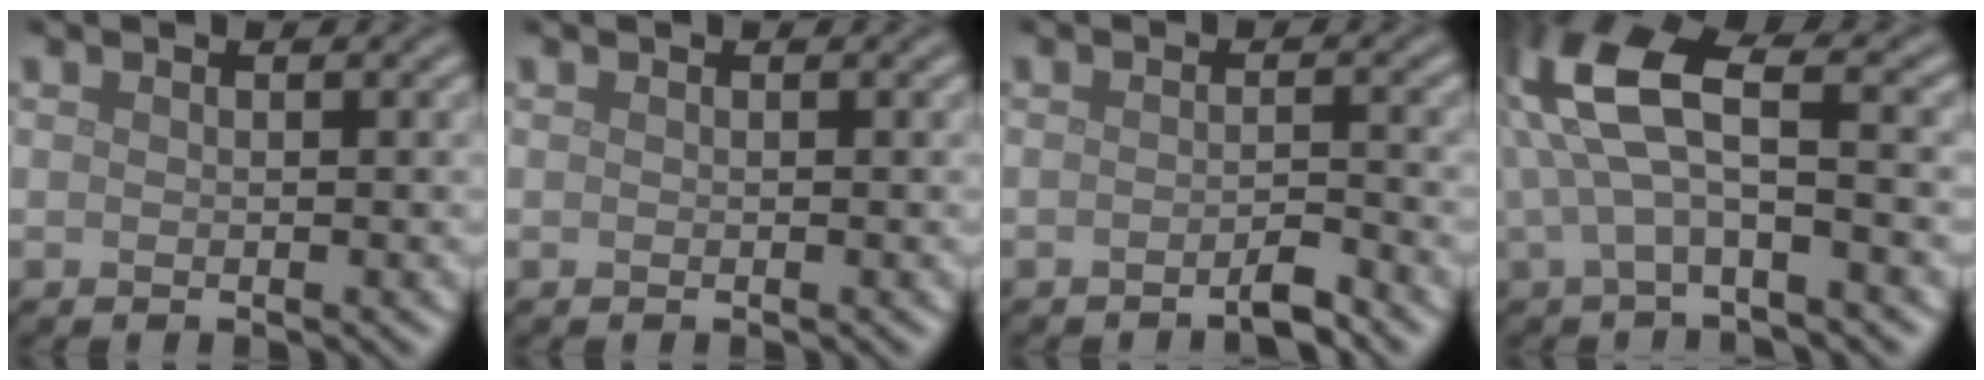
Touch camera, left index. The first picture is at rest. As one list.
[{"total": 0.0}, {"total": 1.7, "force": [-1.3, 0.2, 1.1], "torque": [-0.015, 0.001, -0.027]}, {"total": 7.2, "force": [0.4, 2.7, 6.7], "torque": [-0.145, 0.021, -0.001]}]